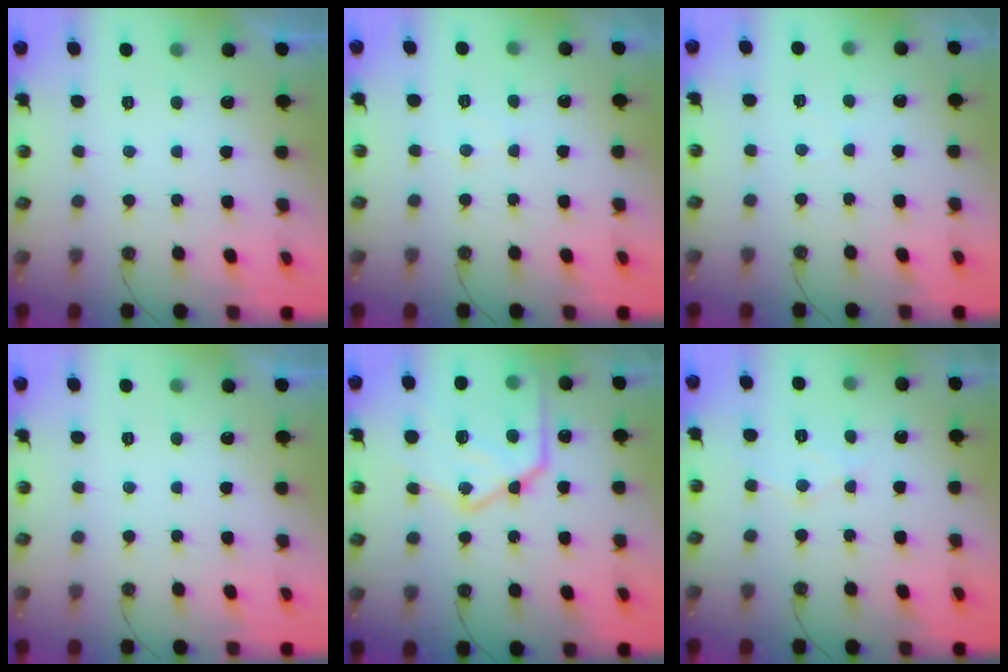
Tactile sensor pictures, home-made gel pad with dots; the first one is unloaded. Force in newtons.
{"total": 4.7, "press": 4.7, "slide": 0.6}
{"total": 2.7, "press": 2.6, "slide": 0.5}
{"total": 0.0}
{"total": 22.7, "press": 22.5, "slide": 2.5}
{"total": 7.0, "press": 7.0, "slide": 0.4}